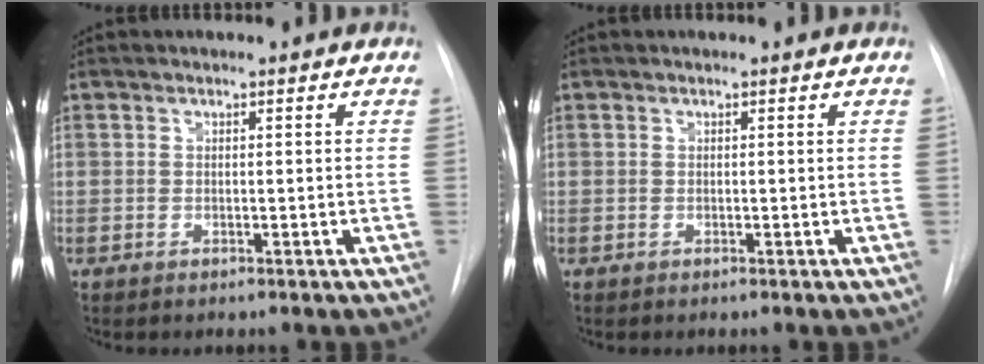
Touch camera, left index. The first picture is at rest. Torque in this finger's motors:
{"motor_torque": [-0.03, 0.03, 0.01, 0.00]}